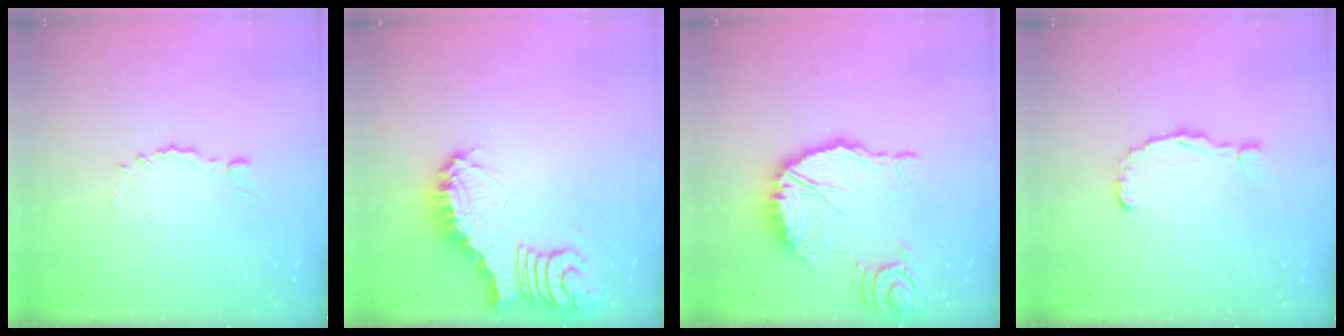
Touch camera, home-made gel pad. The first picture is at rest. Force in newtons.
{"total": 3.8, "press": 3.8, "slide": 0.5}
{"total": 18.2, "press": 18.0, "slide": 2.3}
{"total": 3.7, "press": 3.7, "slide": 0.5}